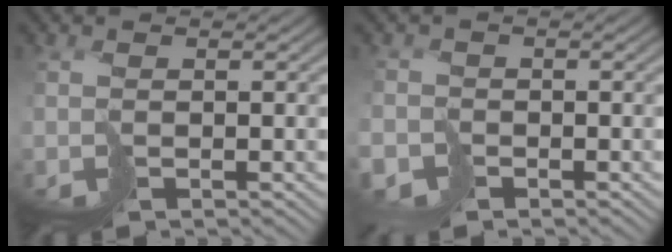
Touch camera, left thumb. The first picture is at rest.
{"total": 2.2, "force": [-1.9, 0.9, -0.7], "torque": [0.029, -0.004, -0.042]}